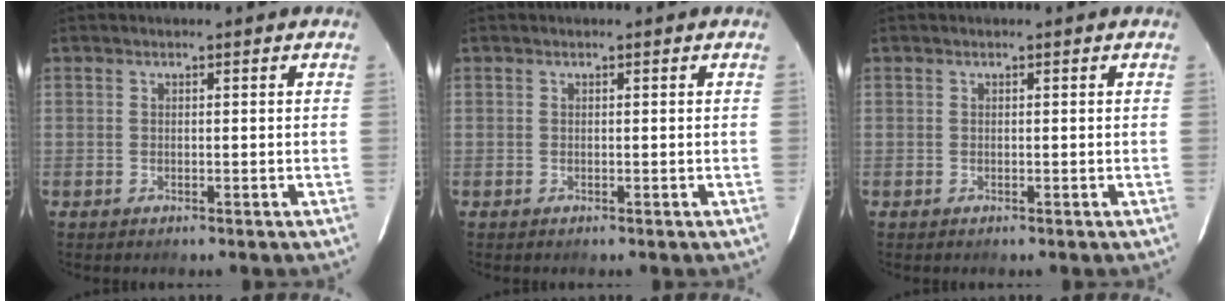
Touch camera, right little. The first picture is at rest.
{"total": 0.0}
{"total": 0.0}